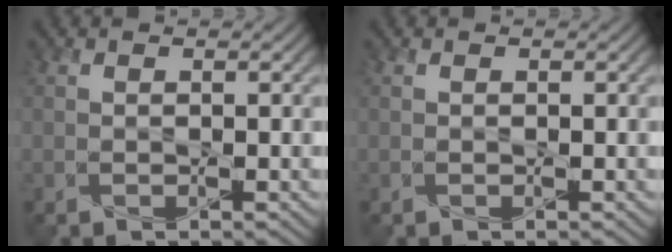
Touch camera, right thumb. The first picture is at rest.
{"total": 0.0}